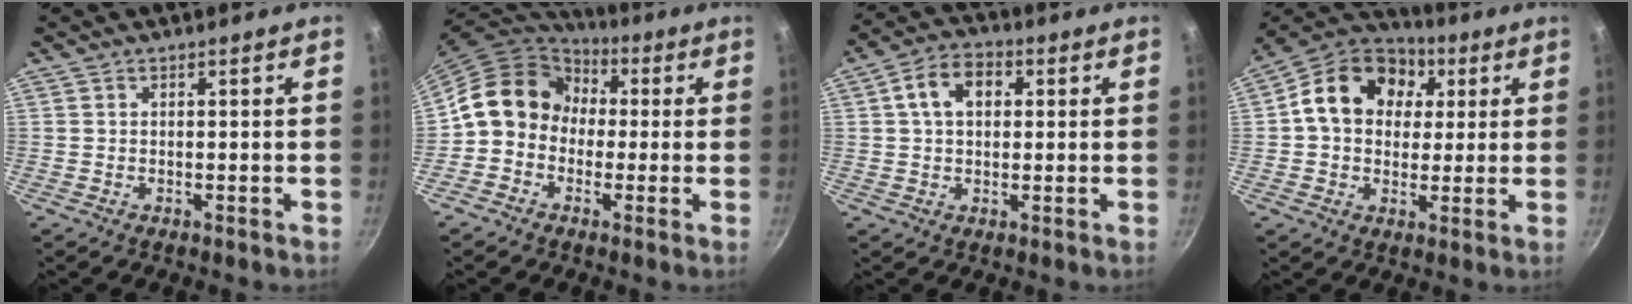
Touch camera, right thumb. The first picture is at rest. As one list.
[{"total": 12.4, "force": [0.3, 10.7, 6.2], "torque": [-0.071, 0.035, -0.020]}, {"total": 8.3, "force": [1.9, 5.8, 5.6], "torque": [-0.075, 0.016, 0.020]}, {"total": 16.5, "force": [4.0, 12.8, 9.6], "torque": [-0.141, 0.019, 0.048]}]